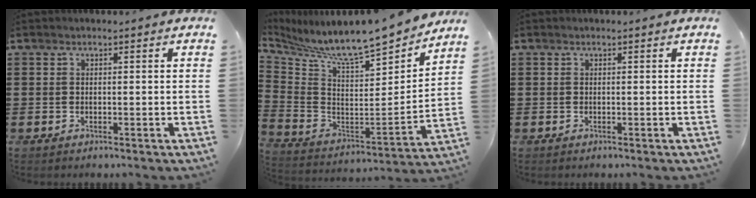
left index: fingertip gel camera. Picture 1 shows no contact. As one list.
[{"total": 9.0, "force": [8.3, 0.6, 3.4], "torque": [-0.089, -0.081, 0.130]}, {"total": 0.0}]